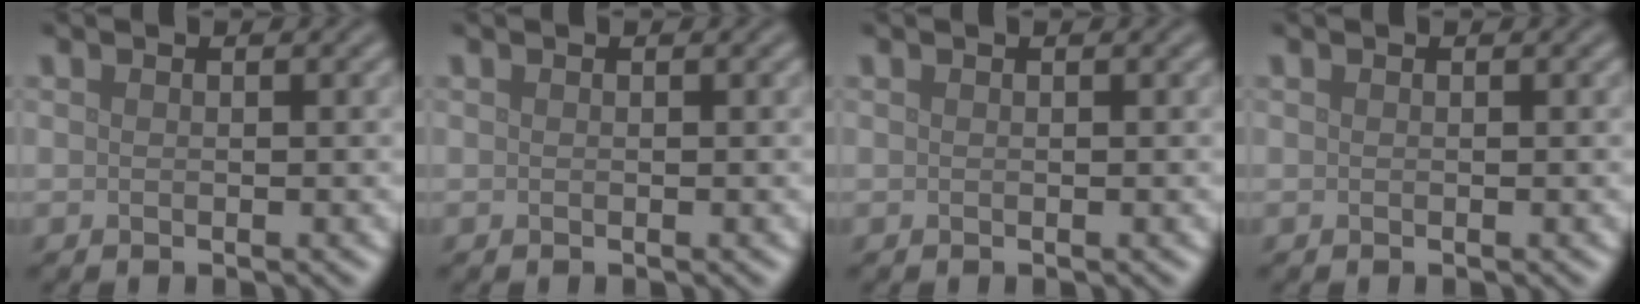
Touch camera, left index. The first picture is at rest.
{"total": 0.0}
{"total": 0.0}
{"total": 0.0}